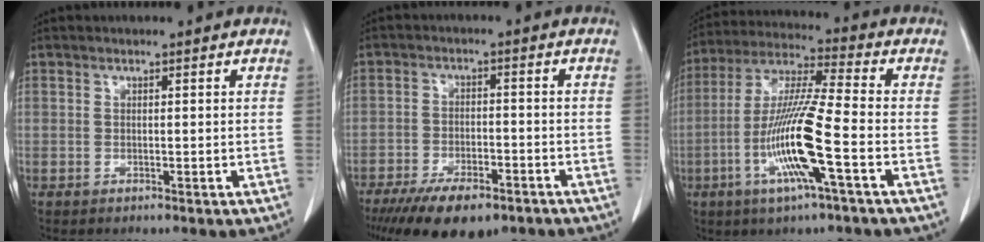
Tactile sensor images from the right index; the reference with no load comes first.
{"total": 12.2, "force": [-8.5, 4.6, 7.4], "torque": [-0.120, -0.012, -0.134]}
{"total": 14.0, "force": [-4.4, 0.0, 13.3], "torque": [-0.271, -0.008, -0.091]}